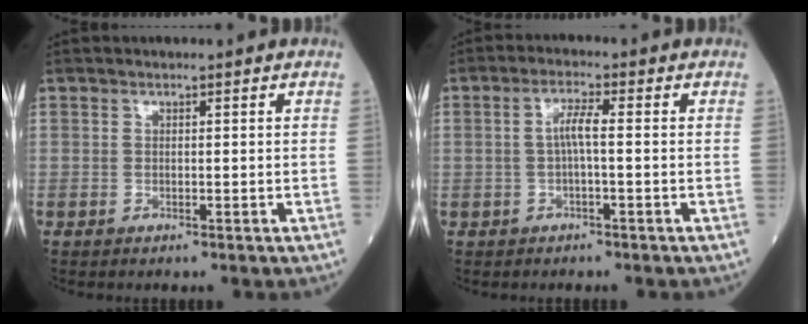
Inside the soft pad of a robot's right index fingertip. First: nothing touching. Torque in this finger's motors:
{"motor_torque": [-0.05, 0.08, 0.05, 0.01]}